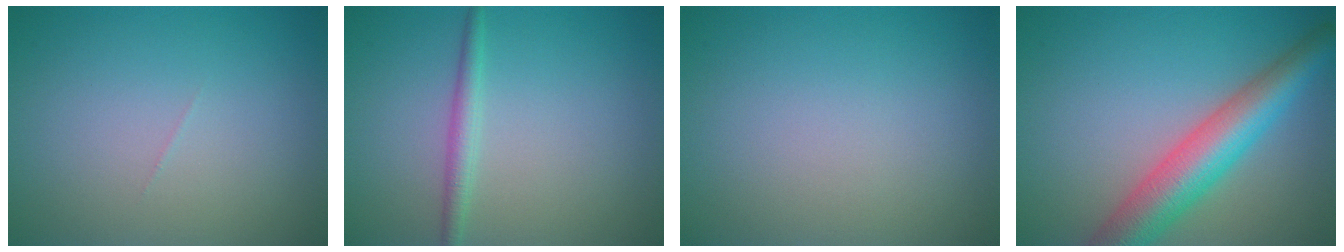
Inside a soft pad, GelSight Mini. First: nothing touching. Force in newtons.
{"total": 1.7, "press": 1.7, "slide": 0.1}
{"total": 0.0}
{"total": 6.9, "press": 6.9, "slide": 0.3}